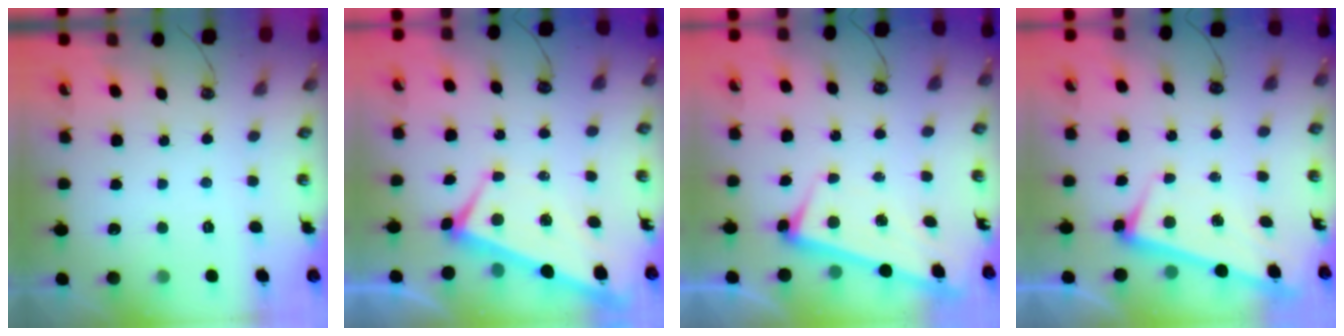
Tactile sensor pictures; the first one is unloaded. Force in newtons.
{"total": 2.2, "press": 2.0, "slide": 0.8}
{"total": 2.6, "press": 2.5, "slide": 0.7}
{"total": 2.7, "press": 2.7, "slide": 0.7}